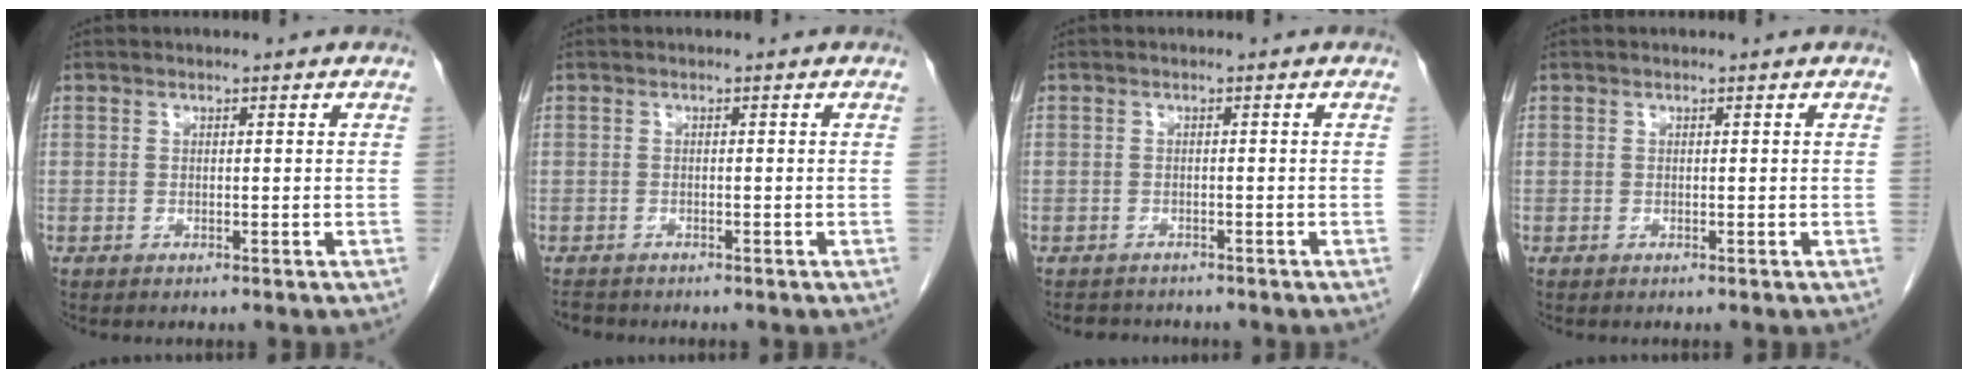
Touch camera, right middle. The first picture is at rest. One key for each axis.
{"total": 1.4, "fx": -1.3, "fy": 0.5, "fz": 0.0, "tx": -0.006, "ty": -0.003, "tz": -0.020}
{"total": 2.8, "fx": -2.5, "fy": 1.2, "fz": 0.0, "tx": -0.003, "ty": -0.001, "tz": -0.038}
{"total": 0.0}